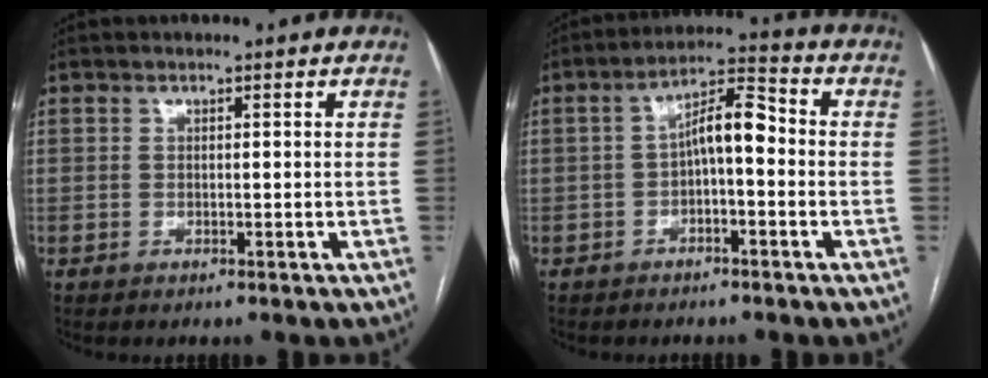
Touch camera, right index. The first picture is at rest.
{"total": 6.8, "force": [-0.6, 2.0, 6.4], "torque": [-0.112, 0.032, -0.012]}